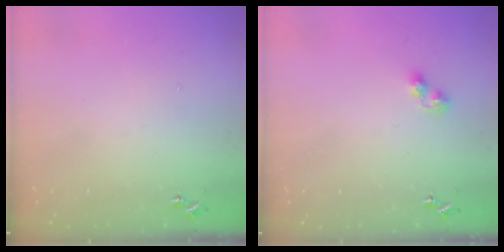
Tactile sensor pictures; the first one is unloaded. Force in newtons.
{"total": 5.5, "press": 5.4, "slide": 0.6}